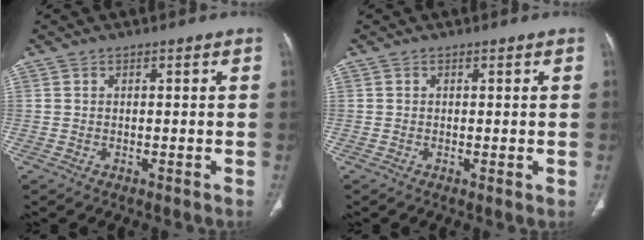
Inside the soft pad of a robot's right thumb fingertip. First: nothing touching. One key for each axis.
{"total": 0.6, "fx": 0.0, "fy": 0.1, "fz": 0.6, "tx": -0.015, "ty": -0.005, "tz": -0.001}